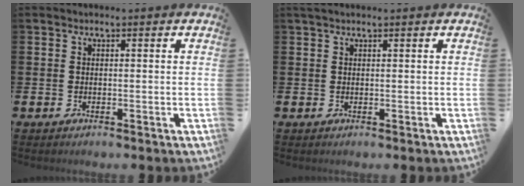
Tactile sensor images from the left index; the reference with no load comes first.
{"total": 0.9, "force": [0.8, 0.1, 0.5], "torque": [-0.016, 0.005, 0.015]}